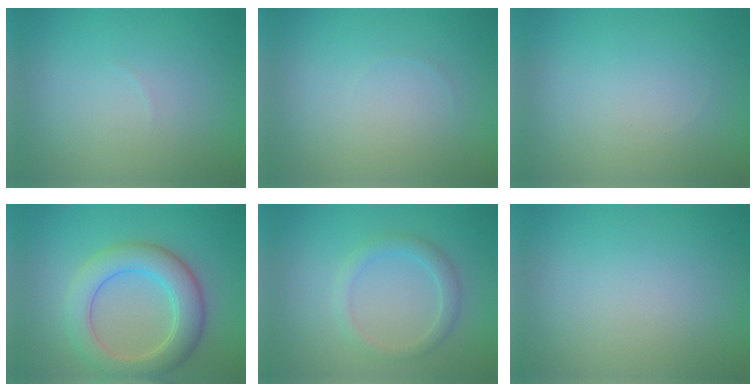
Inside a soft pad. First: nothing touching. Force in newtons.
{"total": 0.0}
{"total": 0.0}
{"total": 6.0, "press": 6.0, "slide": 0.3}
{"total": 2.0, "press": 2.0, "slide": 0.3}
{"total": 0.0}